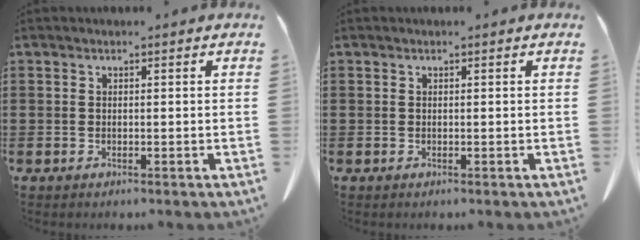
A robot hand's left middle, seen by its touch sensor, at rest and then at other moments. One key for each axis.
{"total": 0.0}